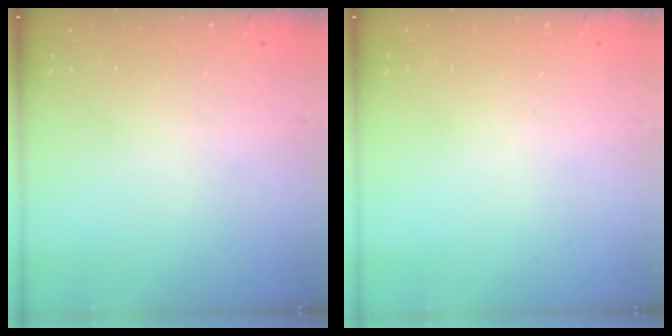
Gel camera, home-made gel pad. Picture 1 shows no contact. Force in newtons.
{"total": 0.0}